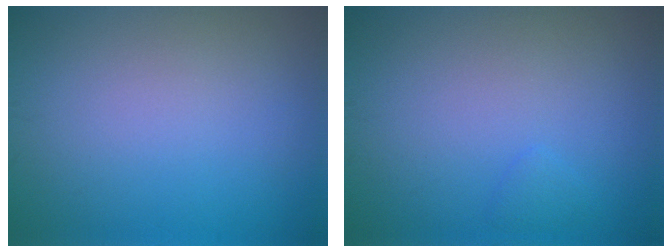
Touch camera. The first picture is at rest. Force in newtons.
{"total": 0.7, "press": 0.7, "slide": 0.0}